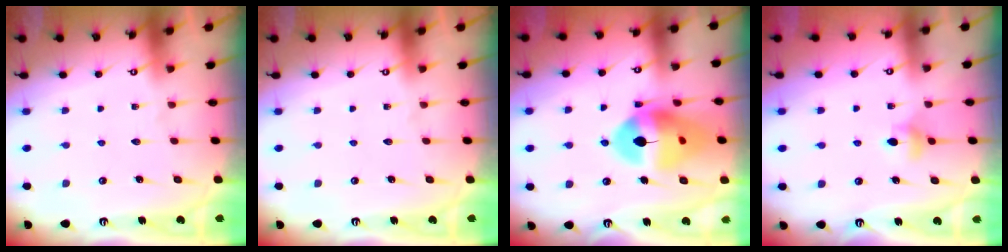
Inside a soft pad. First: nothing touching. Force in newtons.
{"total": 0.0}
{"total": 16.0, "press": 15.9, "slide": 1.7}
{"total": 4.6, "press": 4.6, "slide": 0.8}